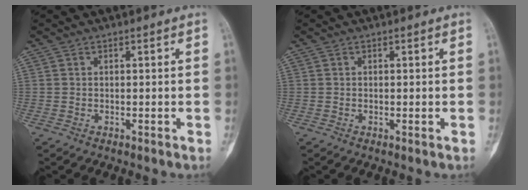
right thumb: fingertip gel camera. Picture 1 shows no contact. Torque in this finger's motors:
{"motor_torque": [0.19, 0.00, -0.03, -0.11, -0.02]}